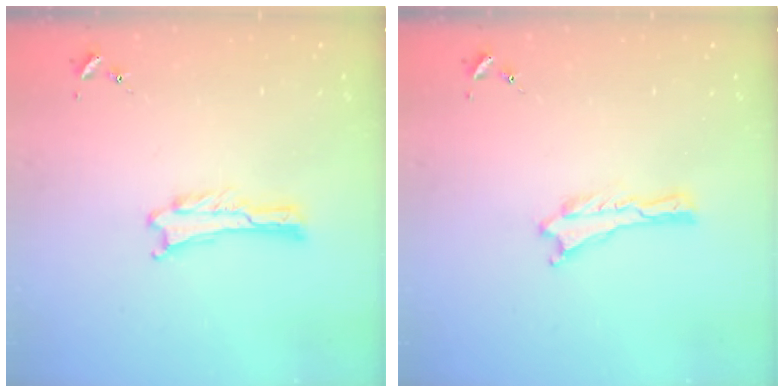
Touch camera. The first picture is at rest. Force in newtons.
{"total": 0.0}